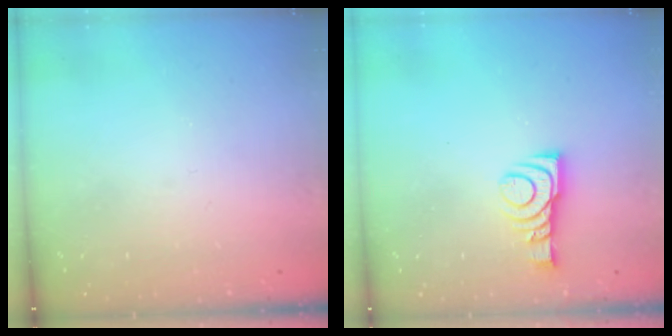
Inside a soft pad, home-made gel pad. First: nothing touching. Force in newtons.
{"total": 9.1, "press": 9.1, "slide": 0.4}